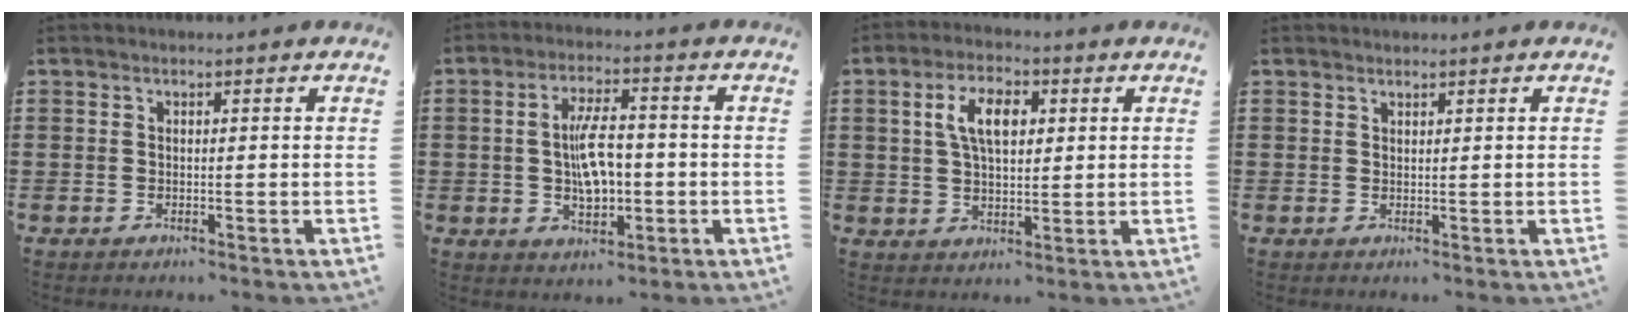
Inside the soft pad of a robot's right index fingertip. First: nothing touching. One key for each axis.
{"total": 7.1, "fx": -0.5, "fy": 3.2, "fz": 6.3, "tx": -0.106, "ty": 0.002, "tz": -0.013}
{"total": 6.5, "fx": 1.8, "fy": 3.4, "fz": 5.2, "tx": -0.106, "ty": 0.012, "tz": 0.026}
{"total": 0.9, "fx": 0.9, "fy": 0.3, "fz": -0.1, "tx": 0.001, "ty": 0.001, "tz": 0.018}